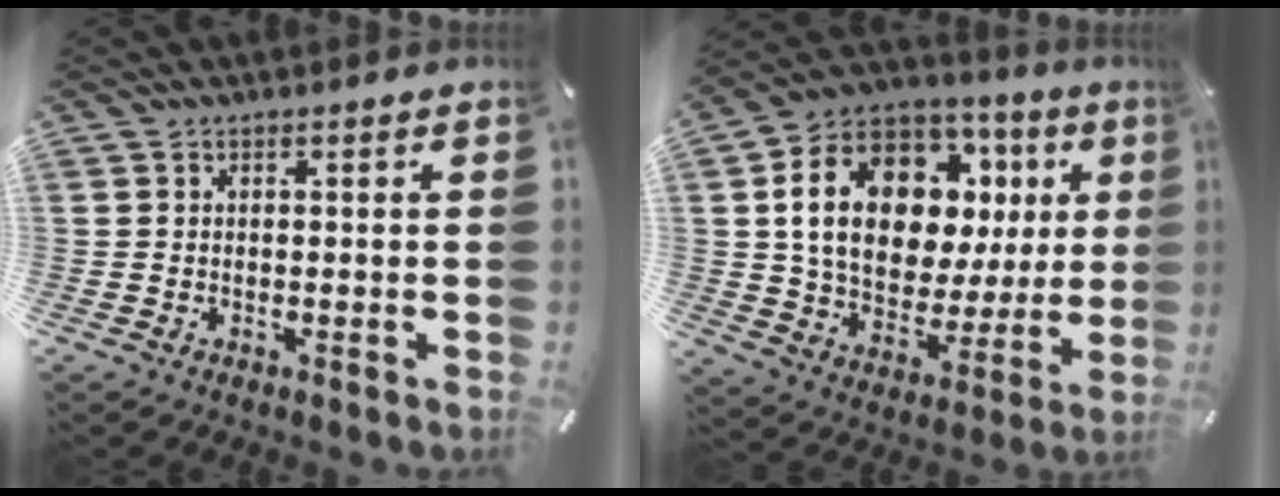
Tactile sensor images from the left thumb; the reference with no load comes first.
{"total": 19.2, "force": [5.6, 13.7, 12.2], "torque": [-0.220, -0.024, 0.103]}